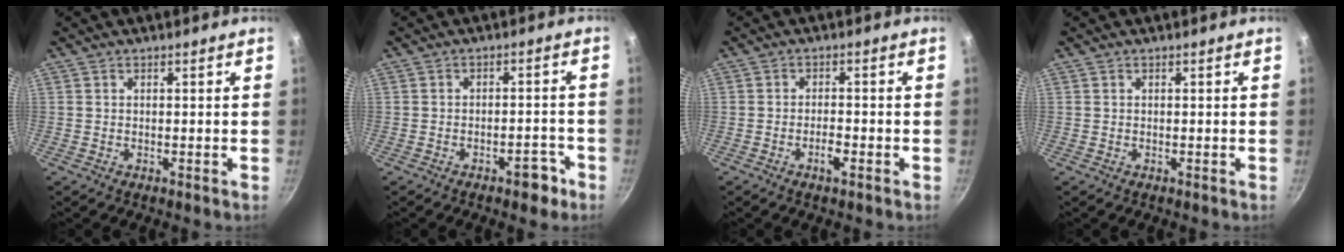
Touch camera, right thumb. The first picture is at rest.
{"total": 4.4, "force": [-2.8, 2.1, 2.7], "torque": [-0.016, 0.028, -0.029]}
{"total": 2.7, "force": [-1.4, 0.9, 2.1], "torque": [-0.035, 0.013, -0.026]}
{"total": 0.0}